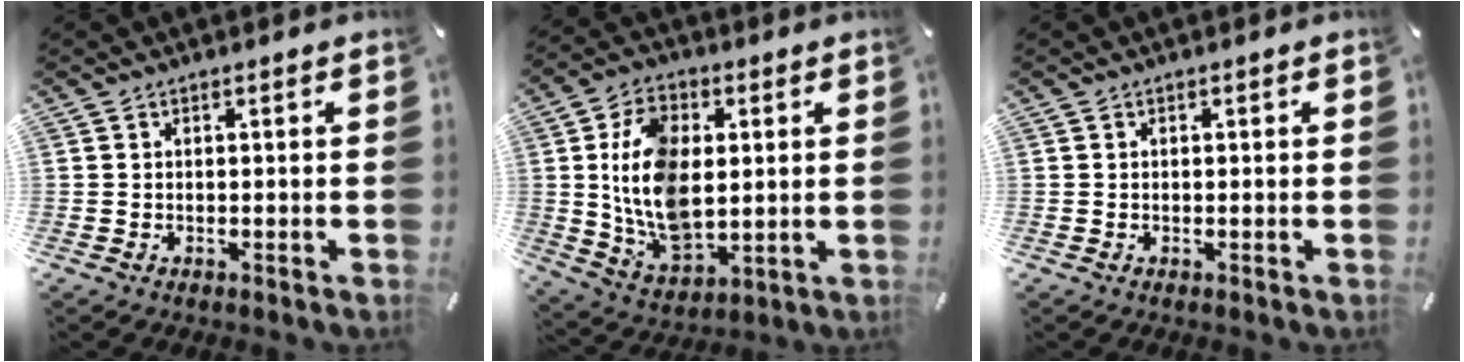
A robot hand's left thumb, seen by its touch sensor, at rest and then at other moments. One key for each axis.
{"total": 16.4, "fx": 1.7, "fy": 11.1, "fz": 12.0, "tx": -0.250, "ty": 0.000, "tz": 0.029}
{"total": 0.0}